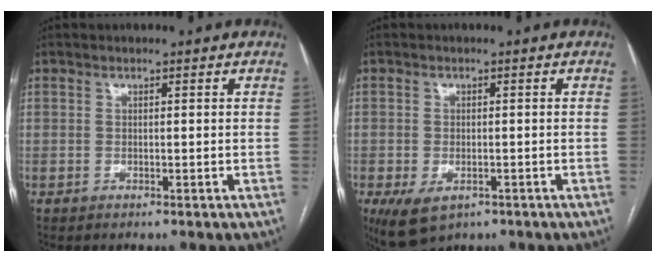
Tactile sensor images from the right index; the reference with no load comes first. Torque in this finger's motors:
{"motor_torque": [1.07, -1.08, 0.06, 0.01]}